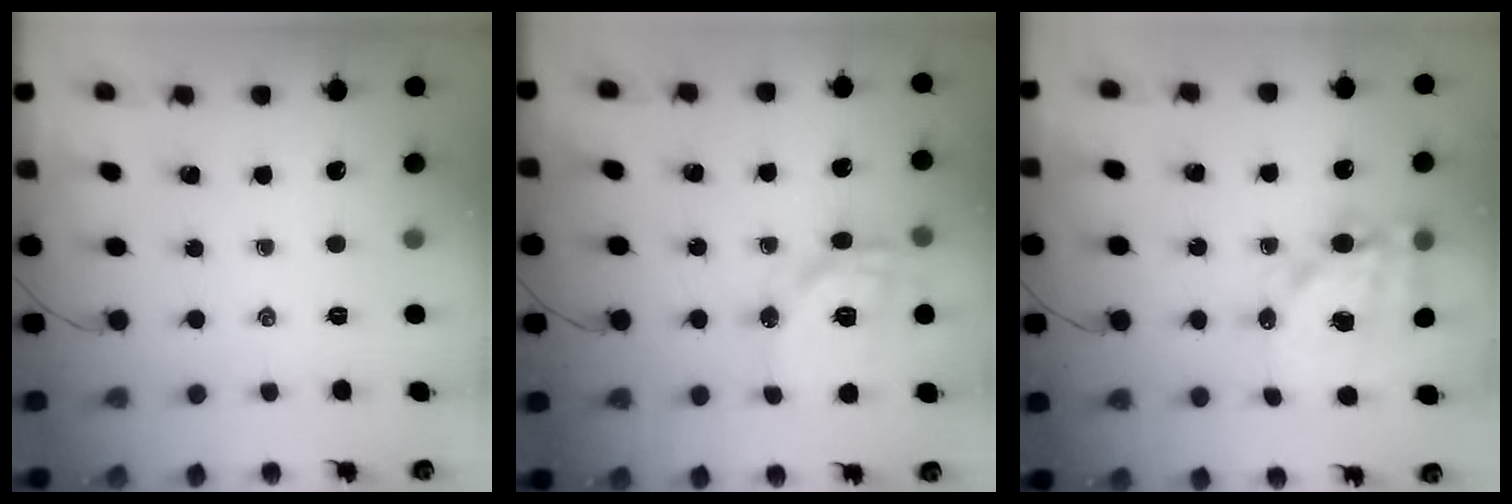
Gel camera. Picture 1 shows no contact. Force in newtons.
{"total": 15.4, "press": 15.3, "slide": 2.2}
{"total": 16.2, "press": 15.8, "slide": 3.5}